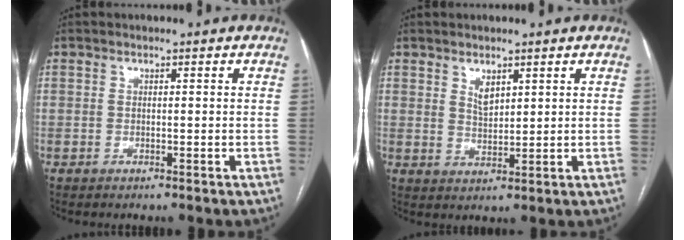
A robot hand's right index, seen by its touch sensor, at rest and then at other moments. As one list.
[{"total": 2.8, "force": [1.7, 1.3, 1.8], "torque": [-0.035, -0.004, 0.038]}]